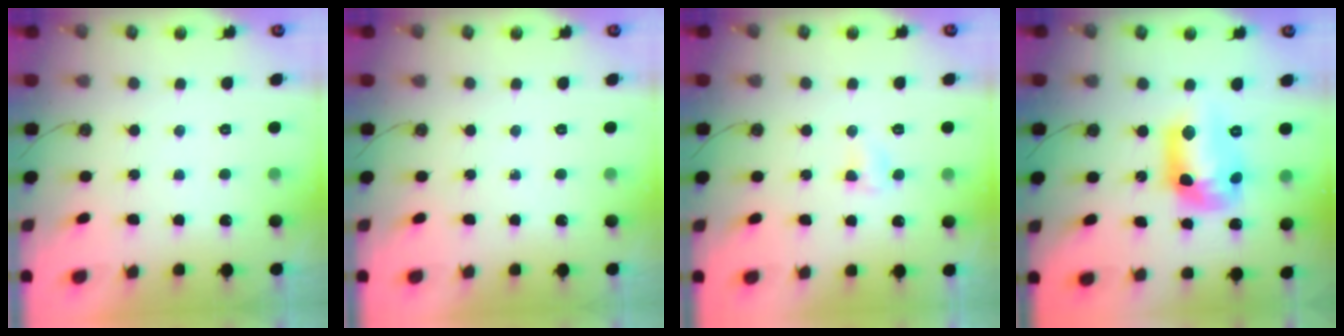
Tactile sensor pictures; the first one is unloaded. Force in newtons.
{"total": 0.0}
{"total": 3.0, "press": 3.0, "slide": 0.4}
{"total": 14.5, "press": 14.4, "slide": 1.0}